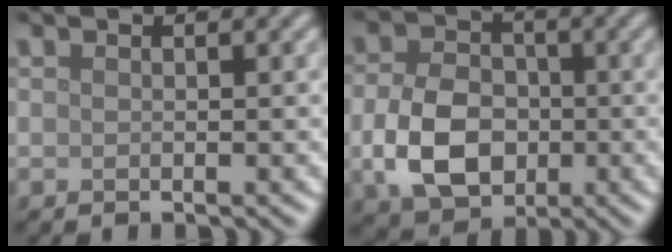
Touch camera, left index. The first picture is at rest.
{"total": 7.0, "force": [-1.4, 5.1, 4.6], "torque": [-0.098, -0.005, -0.032]}